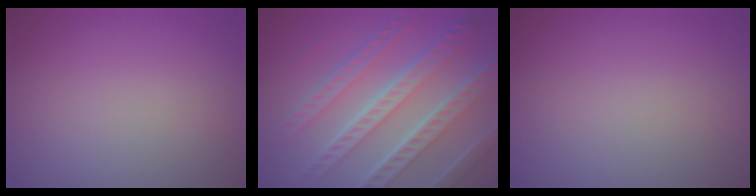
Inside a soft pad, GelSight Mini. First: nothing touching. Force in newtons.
{"total": 8.2, "press": 6.2, "slide": 5.4}
{"total": 0.0}